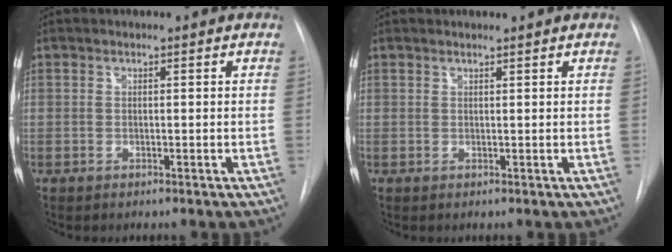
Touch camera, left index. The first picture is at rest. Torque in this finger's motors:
{"motor_torque": [0.12, -0.17, -0.12, 0.01]}